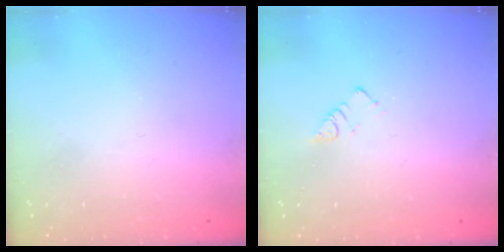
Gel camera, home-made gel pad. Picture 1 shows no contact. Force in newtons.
{"total": 2.7, "press": 2.7, "slide": 0.4}